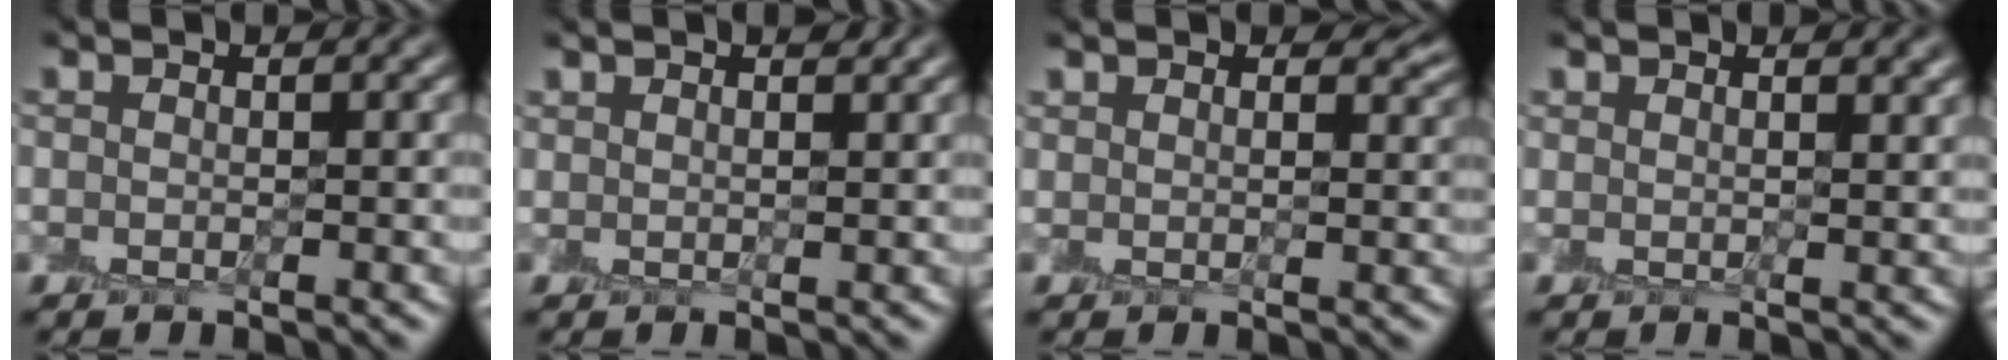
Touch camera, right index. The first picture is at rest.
{"total": 1.4, "force": [1.2, 0.3, 0.6], "torque": [-0.001, -0.003, 0.017]}
{"total": 2.3, "force": [1.9, 0.9, 1.0], "torque": [-0.015, 0.002, 0.031]}
{"total": 2.0, "force": [1.7, 0.7, 0.9], "torque": [0.004, 0.001, 0.015]}